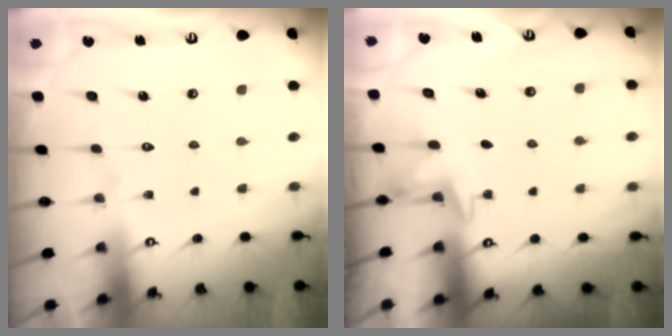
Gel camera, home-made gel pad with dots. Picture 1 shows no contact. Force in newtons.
{"total": 2.4, "press": 2.1, "slide": 1.2}